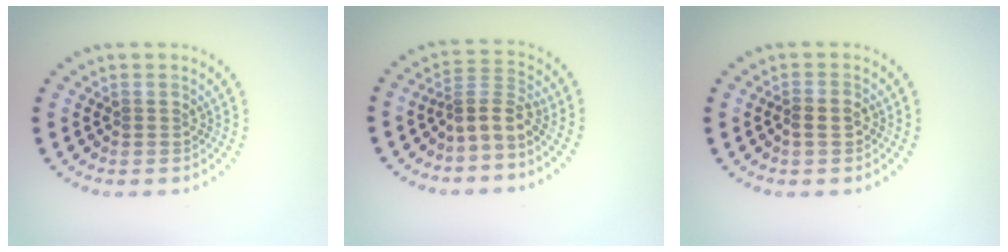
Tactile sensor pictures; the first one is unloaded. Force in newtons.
{"total": 2.9, "press": 1.9, "slide": 2.2}
{"total": 1.2, "press": 1.1, "slide": 0.5}